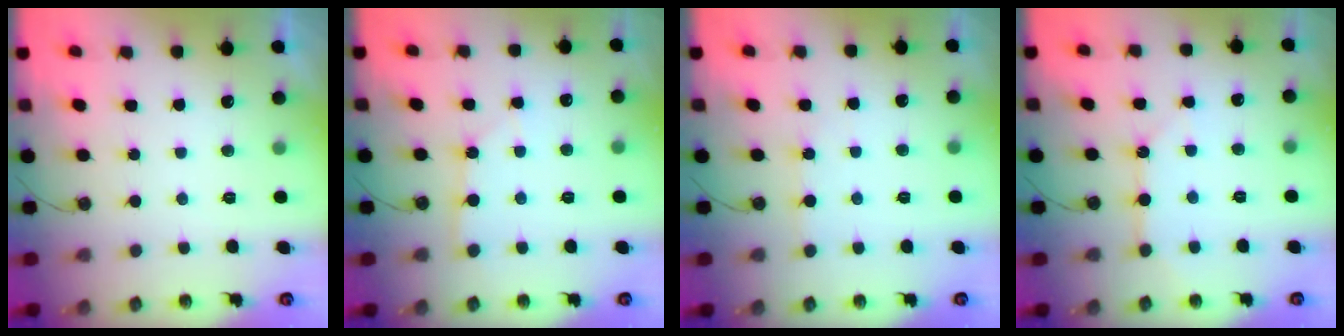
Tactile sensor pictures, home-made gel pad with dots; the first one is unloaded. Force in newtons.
{"total": 2.0, "press": 2.0, "slide": 0.2}
{"total": 3.1, "press": 3.1, "slide": 0.4}
{"total": 7.3, "press": 7.2, "slide": 0.6}